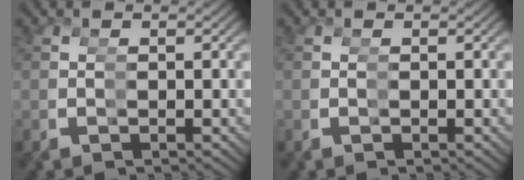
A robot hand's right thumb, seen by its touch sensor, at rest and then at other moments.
{"total": 0.0}